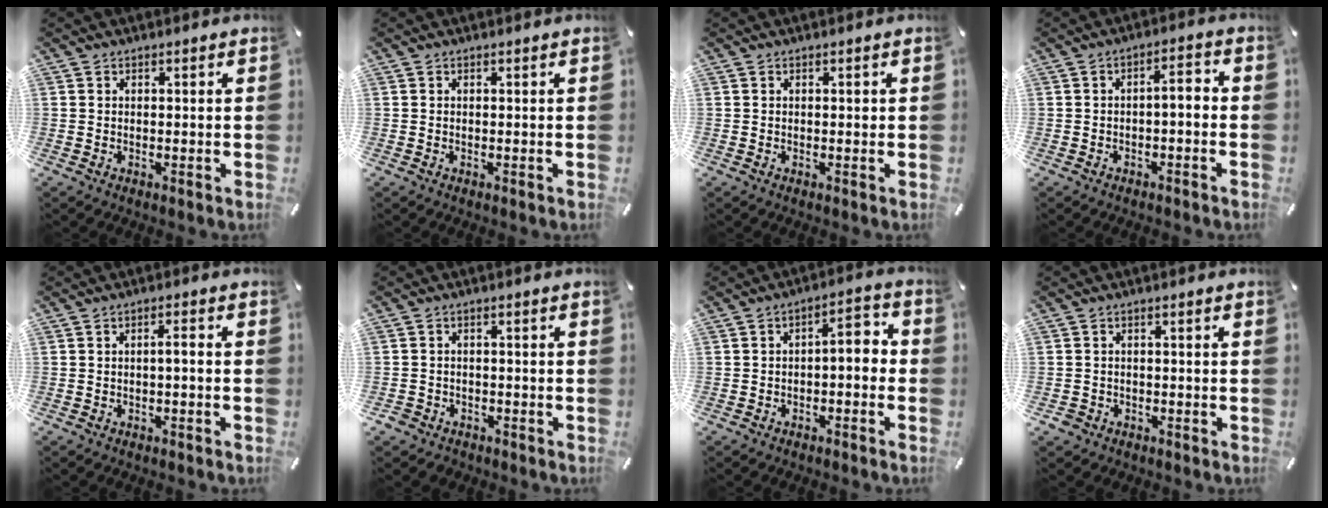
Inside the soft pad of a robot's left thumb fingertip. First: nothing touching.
{"total": 0.0}
{"total": 0.6, "force": [0.1, 0.4, 0.5], "torque": [-0.010, 0.001, 0.001]}
{"total": 3.8, "force": [-2.1, 1.5, 2.8], "torque": [-0.048, 0.020, -0.044]}
{"total": 2.3, "force": [-0.8, 0.5, 2.0], "torque": [-0.037, 0.006, -0.018]}
{"total": 3.0, "force": [-2.0, 2.1, 0.6], "torque": [-0.018, 0.008, -0.044]}
{"total": 4.9, "force": [-1.6, 2.6, 3.9], "torque": [-0.058, 0.006, -0.041]}
{"total": 2.3, "force": [-1.3, 1.8, 0.5], "torque": [-0.009, 0.009, -0.030]}